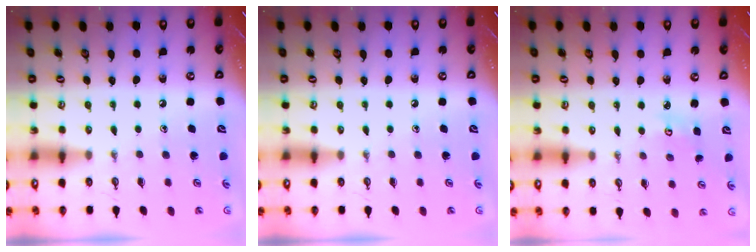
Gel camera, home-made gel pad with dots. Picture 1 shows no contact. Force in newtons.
{"total": 0.0}
{"total": 3.1, "press": 3.1, "slide": 0.3}